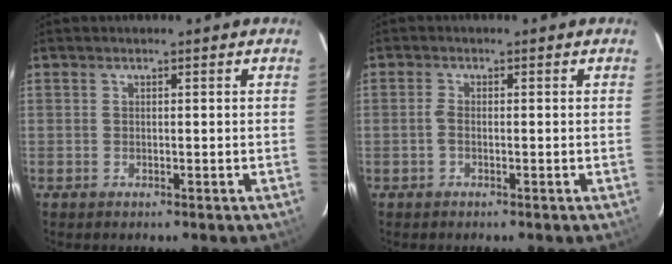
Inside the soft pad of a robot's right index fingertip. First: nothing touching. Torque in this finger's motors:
{"motor_torque": [0.39, -0.17, 0.25, 0.05]}